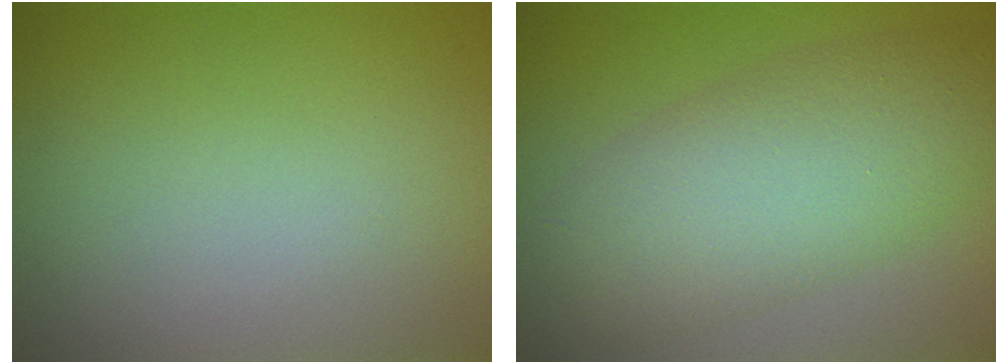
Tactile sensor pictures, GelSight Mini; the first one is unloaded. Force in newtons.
{"total": 7.6, "press": 7.6, "slide": 0.3}